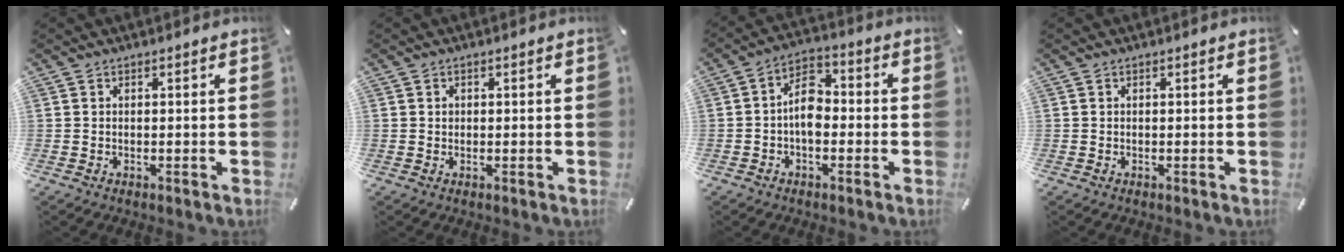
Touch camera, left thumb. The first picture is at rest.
{"total": 0.7, "force": [0.1, 0.7, 0.2], "torque": [-0.002, 0.004, 0.001]}
{"total": 8.0, "force": [-1.7, 5.0, 6.0], "torque": [-0.116, 0.022, -0.029]}
{"total": 0.0}